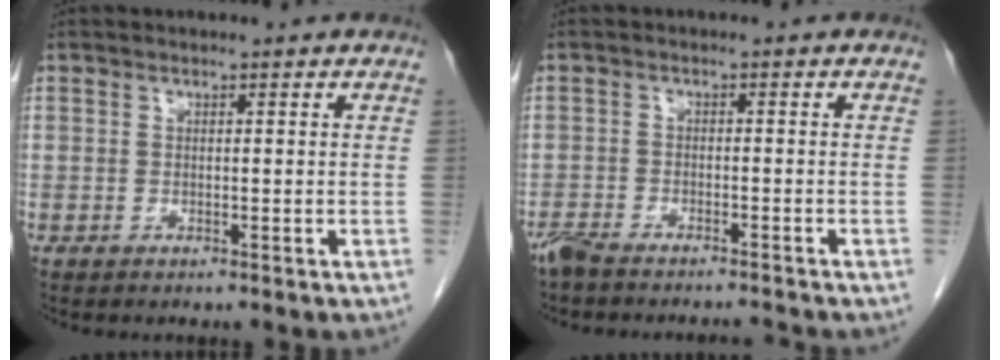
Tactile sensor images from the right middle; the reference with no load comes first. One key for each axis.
{"total": 5.4, "fx": -5.2, "fy": 0.1, "fz": 1.5, "tx": -0.025, "ty": -0.010, "tz": -0.086}